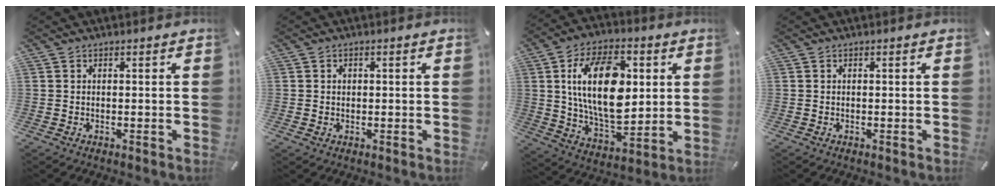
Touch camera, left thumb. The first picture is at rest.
{"total": 1.2, "force": [0.1, 1.1, 0.4], "torque": [-0.002, 0.002, -0.002]}
{"total": 20.7, "force": [3.9, 12.4, 16.1], "torque": [-0.305, 0.001, 0.062]}
{"total": 0.0}